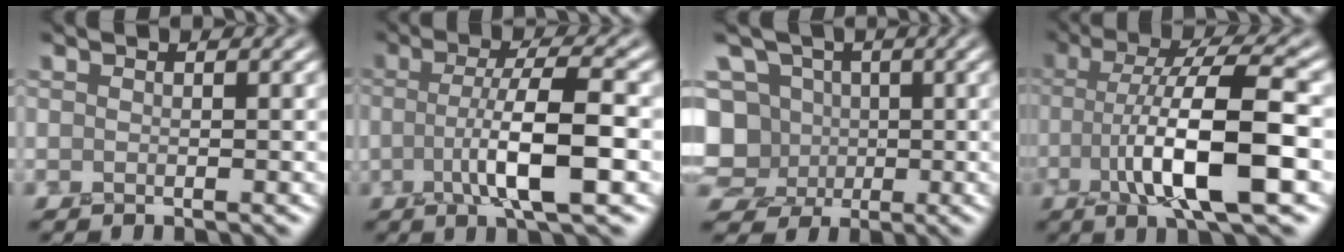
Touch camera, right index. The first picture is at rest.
{"total": 6.2, "force": [-1.1, 1.2, 6.0], "torque": [-0.104, 0.009, -0.019]}
{"total": 9.2, "force": [1.1, 8.5, 3.3], "torque": [-0.085, 0.049, -0.019]}
{"total": 9.4, "force": [-2.1, 2.4, 8.9], "torque": [-0.154, 0.017, -0.036]}